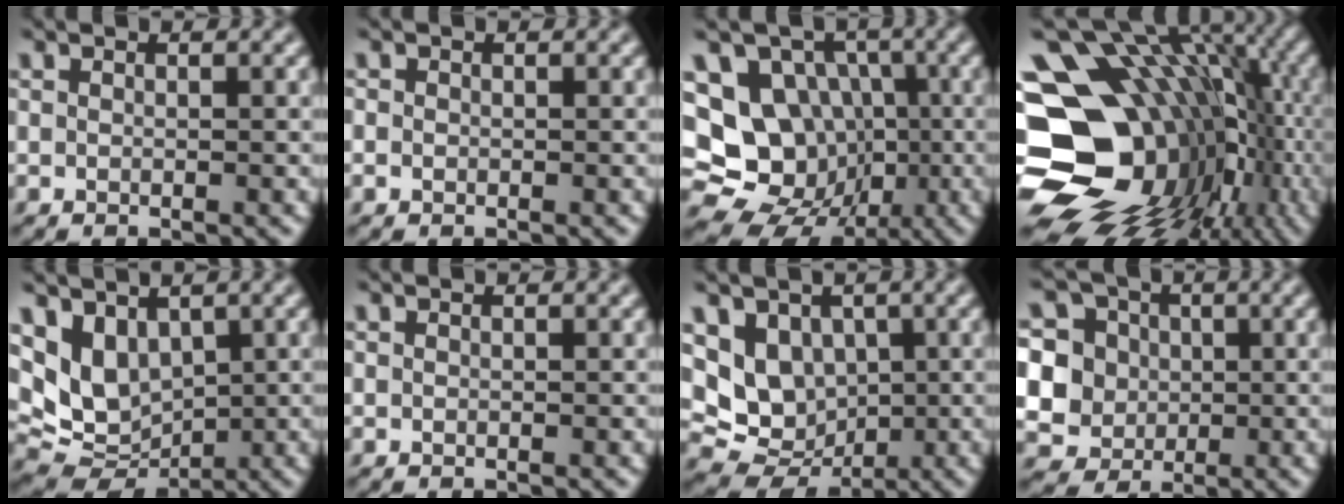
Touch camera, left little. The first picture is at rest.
{"total": 0.6, "force": [-0.2, 0.6, 0.2], "torque": [-0.001, -0.001, -0.006]}
{"total": 15.8, "force": [-1.2, 14.5, 6.3], "torque": [-0.149, 0.021, -0.022]}
{"total": 19.5, "force": [-3.4, 15.1, 11.8], "torque": [-0.201, -0.002, -0.032]}
{"total": 6.1, "force": [1.9, 4.3, 3.8], "torque": [-0.080, -0.016, 0.038]}
{"total": 0.0}
{"total": 7.9, "force": [1.4, 6.5, 4.3], "torque": [-0.075, -0.005, 0.019]}
{"total": 9.9, "force": [0.8, 9.2, 3.6], "torque": [-0.107, 0.027, -0.002]}